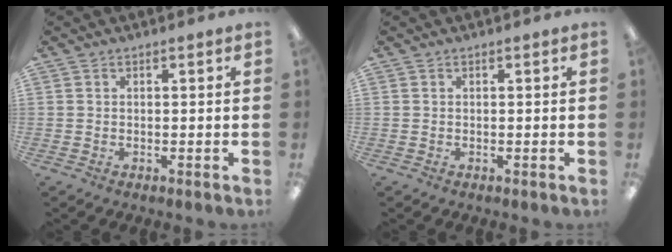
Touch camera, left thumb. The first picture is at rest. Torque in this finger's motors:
{"motor_torque": [-0.14, 0.09, -0.15, 0.14, 0.04]}